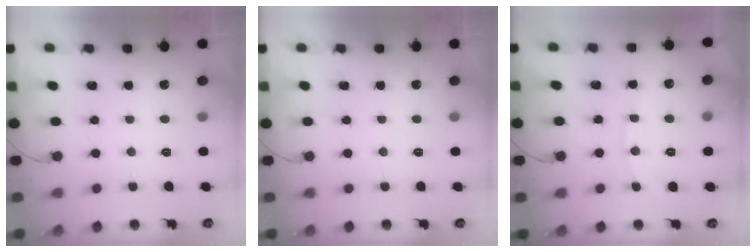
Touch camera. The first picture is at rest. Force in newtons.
{"total": 0.0}
{"total": 4.9, "press": 4.9, "slide": 0.6}